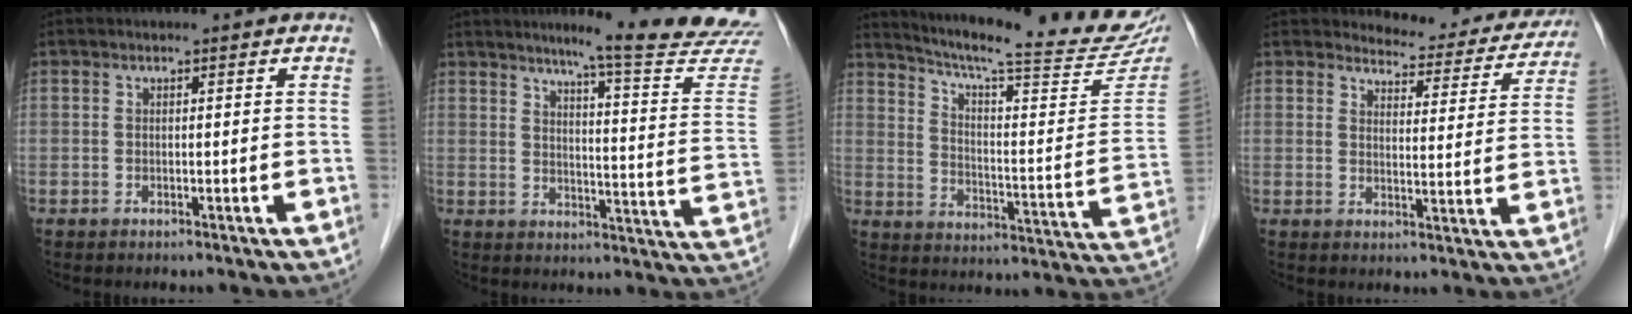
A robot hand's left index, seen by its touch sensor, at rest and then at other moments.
{"total": 18.9, "force": [17.1, -1.3, 7.9], "torque": [-0.102, -0.098, 0.197]}
{"total": 25.0, "force": [22.4, 1.2, 11.1], "torque": [-0.170, -0.067, 0.290]}
{"total": 12.1, "force": [11.5, 3.3, 1.5], "torque": [0.003, -0.023, 0.120]}